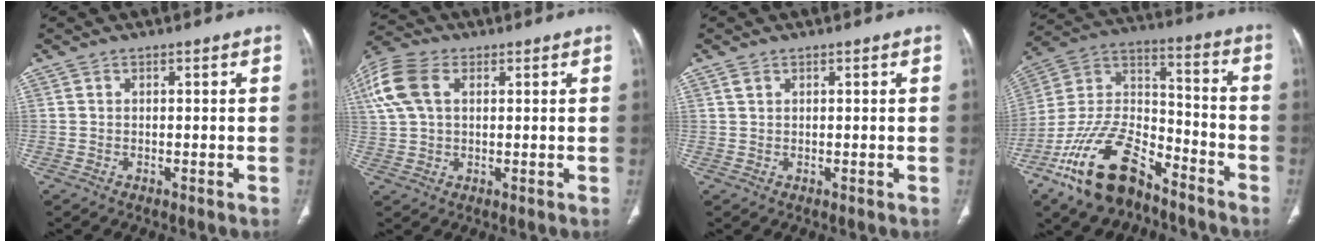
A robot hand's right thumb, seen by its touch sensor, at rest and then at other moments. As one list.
[{"total": 12.5, "force": [4.1, 8.1, 8.6], "torque": [-0.216, 0.021, 0.077]}, {"total": 0.9, "force": [0.6, 0.4, 0.4], "torque": [-0.010, 0.004, 0.013]}, {"total": 19.5, "force": [-12.8, 9.4, 11.3], "torque": [-0.198, 0.082, -0.231]}]